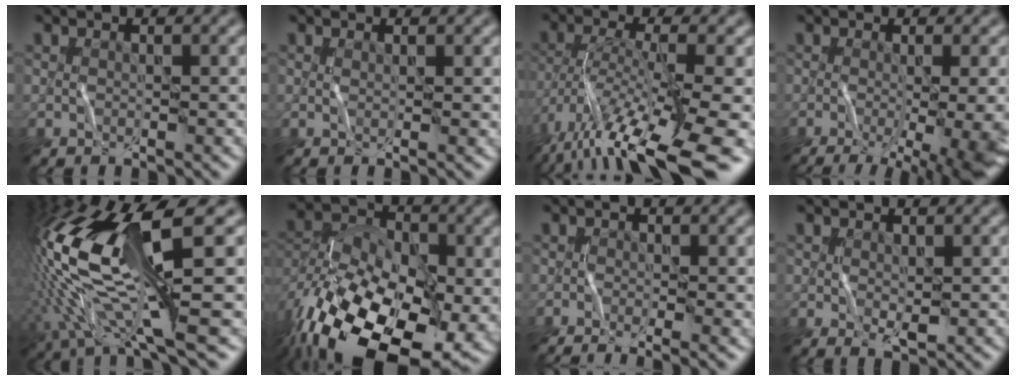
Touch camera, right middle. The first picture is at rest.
{"total": 0.6, "force": [0.2, 0.0, 0.6], "torque": [-0.014, 0.006, 0.002]}
{"total": 14.4, "force": [-8.9, 3.0, 11.0], "torque": [-0.226, -0.009, -0.136]}
{"total": 11.3, "force": [-2.4, 4.1, 10.2], "torque": [-0.089, -0.005, -0.006]}
{"total": 15.1, "force": [1.3, 3.9, 14.5], "torque": [-0.337, 0.015, 0.057]}
{"total": 19.1, "force": [-9.8, 11.5, 11.6], "torque": [-0.206, -0.014, -0.130]}
{"total": 2.5, "force": [-1.1, 0.5, 2.2], "torque": [-0.028, 0.001, -0.013]}
{"total": 0.7, "force": [0.0, -0.2, 0.6], "torque": [-0.021, -0.001, 0.013]}